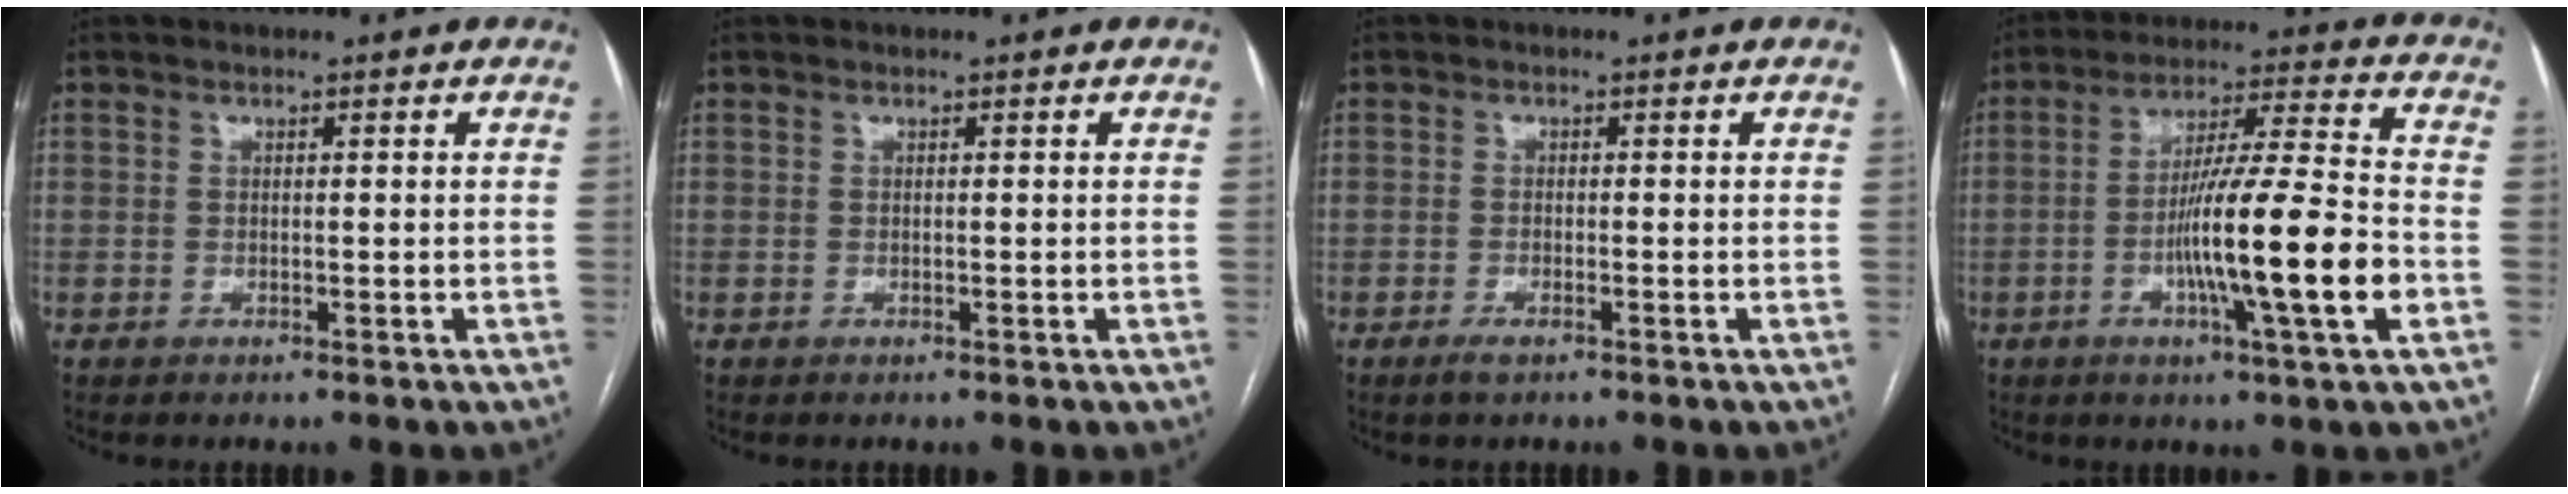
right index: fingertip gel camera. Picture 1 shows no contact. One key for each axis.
{"total": 0.0}
{"total": 1.7, "fx": -1.2, "fy": 0.3, "fz": 1.1, "tx": -0.027, "ty": -0.003, "tz": -0.020}
{"total": 15.6, "fx": -4.3, "fy": -0.4, "fz": 15.0, "tx": -0.258, "ty": -0.007, "tz": -0.076}